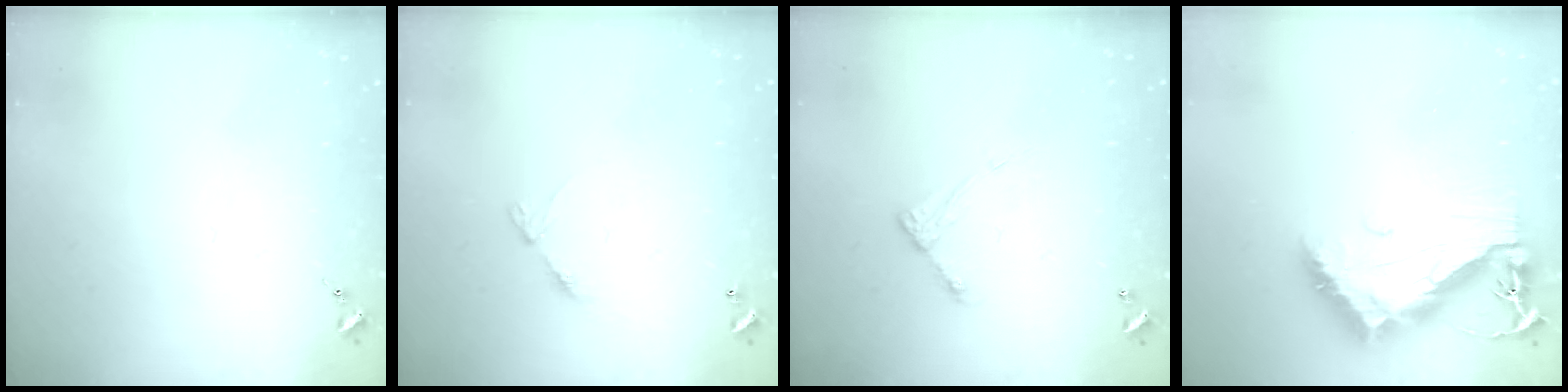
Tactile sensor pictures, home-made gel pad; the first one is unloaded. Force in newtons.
{"total": 6.4, "press": 6.4, "slide": 0.5}
{"total": 6.4, "press": 6.4, "slide": 0.6}
{"total": 13.2, "press": 13.2, "slide": 1.2}